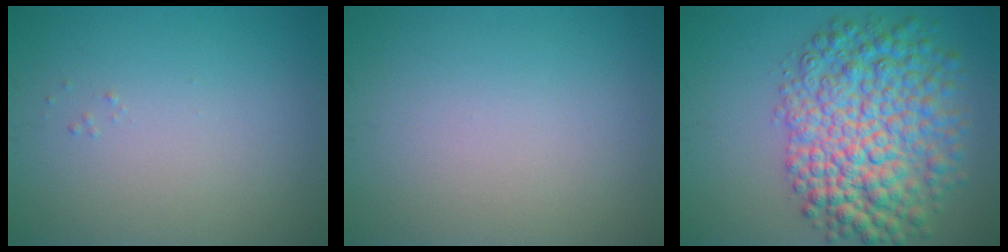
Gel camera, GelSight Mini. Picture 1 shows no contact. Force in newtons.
{"total": 0.0}
{"total": 9.8, "press": 9.8, "slide": 0.3}